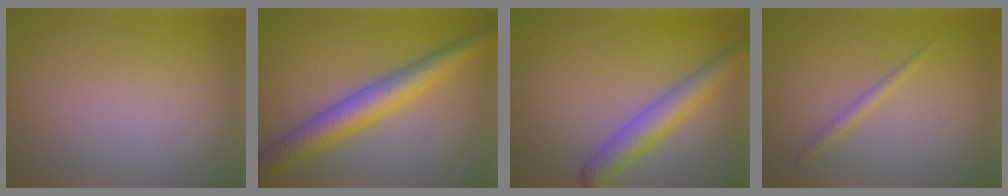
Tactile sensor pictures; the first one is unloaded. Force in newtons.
{"total": 5.8, "press": 5.8, "slide": 0.1}
{"total": 4.4, "press": 4.4, "slide": 0.1}
{"total": 1.0, "press": 1.0, "slide": 0.1}